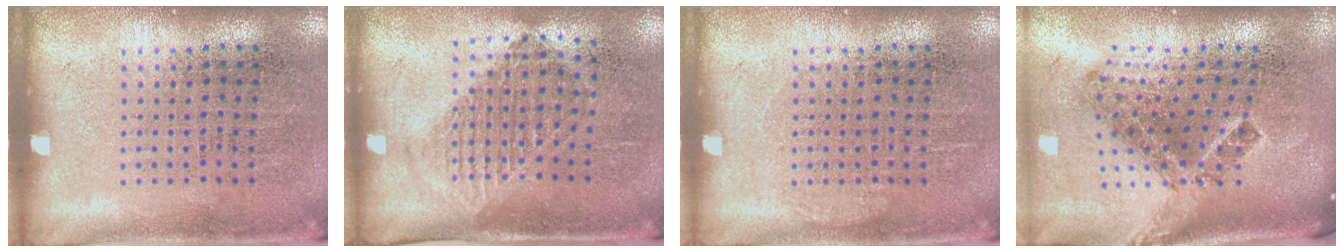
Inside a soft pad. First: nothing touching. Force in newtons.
{"total": 1.3, "press": 1.1, "slide": 0.6}
{"total": 0.6, "press": 0.5, "slide": 0.1}
{"total": 2.2, "press": 1.4, "slide": 1.7}